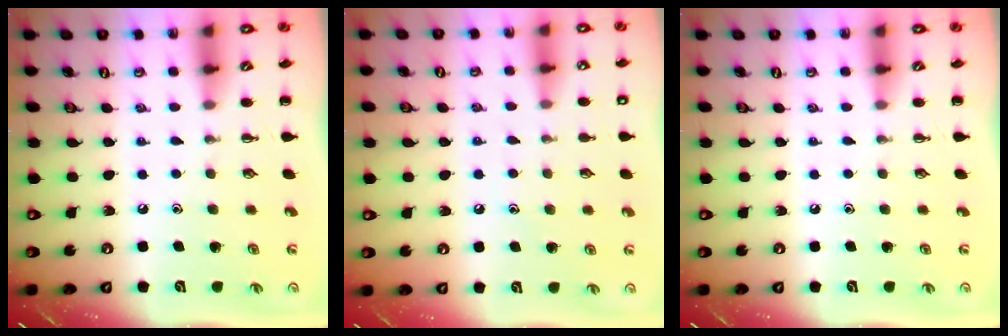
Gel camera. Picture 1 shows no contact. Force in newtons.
{"total": 6.0, "press": 5.8, "slide": 1.4}
{"total": 0.0}